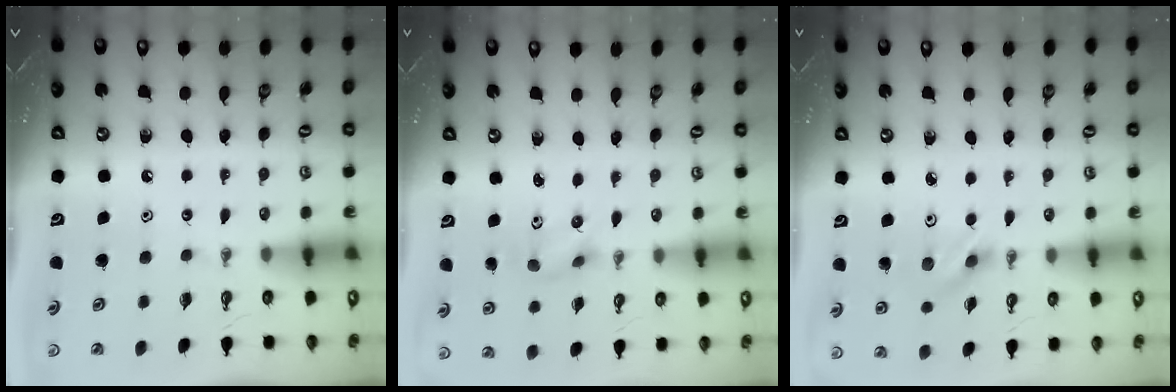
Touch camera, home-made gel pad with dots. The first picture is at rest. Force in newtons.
{"total": 2.5, "press": 2.2, "slide": 1.2}
{"total": 2.0, "press": 1.9, "slide": 0.4}